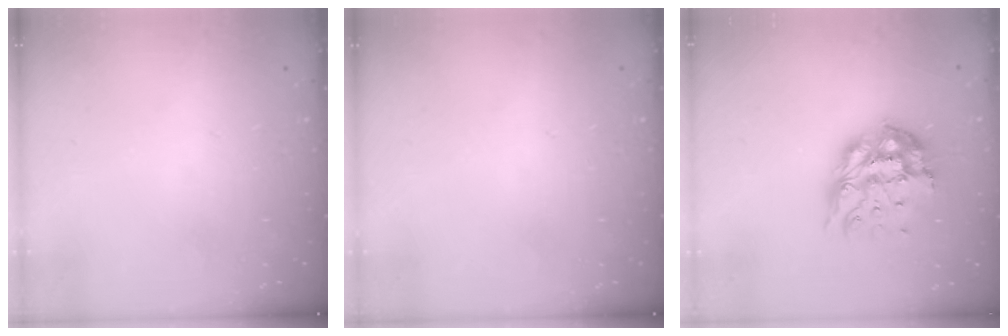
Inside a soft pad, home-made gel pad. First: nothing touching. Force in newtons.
{"total": 0.0}
{"total": 15.0, "press": 15.0, "slide": 1.3}